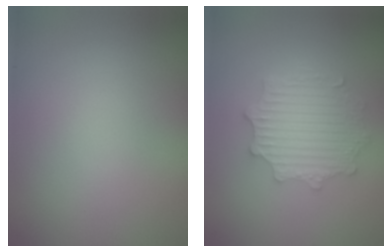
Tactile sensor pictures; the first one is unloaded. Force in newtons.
{"total": 4.5, "press": 3.6, "slide": 2.7}